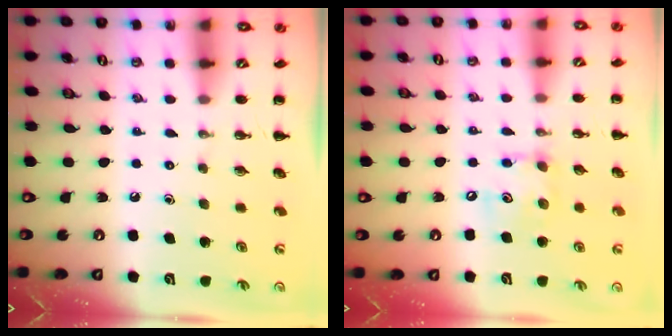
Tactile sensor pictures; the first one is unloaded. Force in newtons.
{"total": 7.4, "press": 7.4, "slide": 1.0}